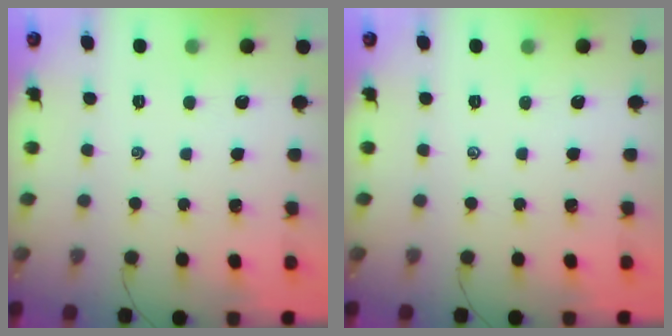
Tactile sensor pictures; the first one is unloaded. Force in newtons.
{"total": 0.0}